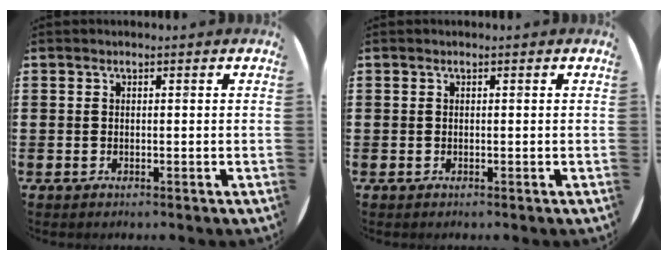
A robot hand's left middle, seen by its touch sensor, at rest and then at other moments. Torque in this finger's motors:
{"motor_torque": [-0.03, -0.03, 0.01, 0.00]}